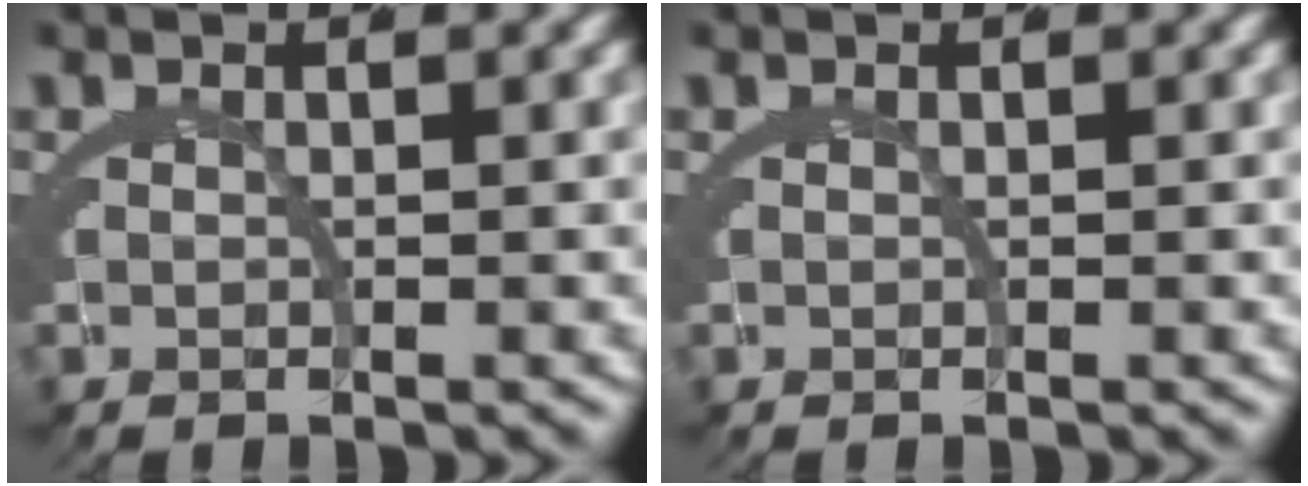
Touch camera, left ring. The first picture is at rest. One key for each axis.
{"total": 0.0}